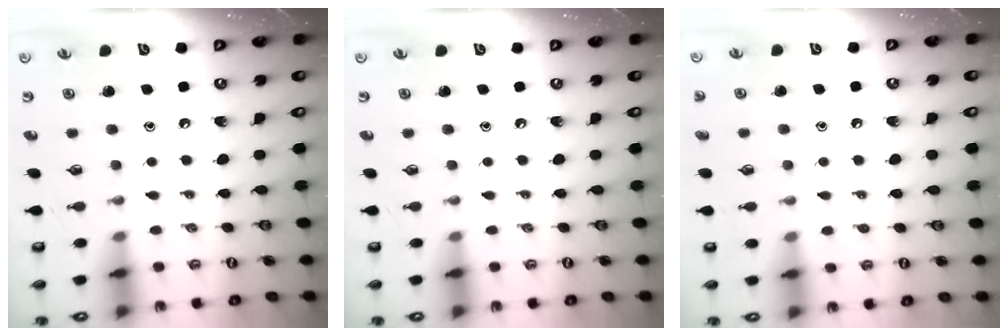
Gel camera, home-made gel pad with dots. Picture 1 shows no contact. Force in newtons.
{"total": 0.0}
{"total": 2.5, "press": 2.4, "slide": 0.3}